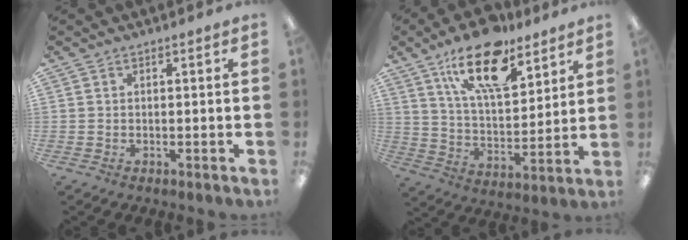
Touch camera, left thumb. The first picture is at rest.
{"total": 18.4, "force": [11.8, 7.7, 11.7], "torque": [-0.192, -0.056, 0.201]}